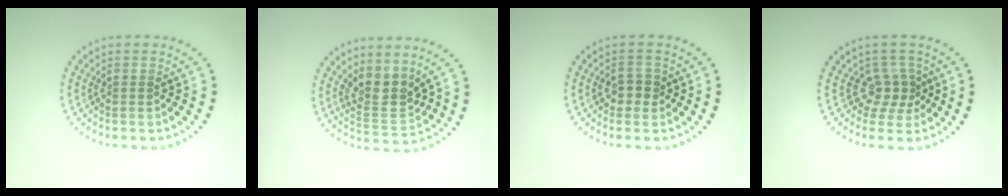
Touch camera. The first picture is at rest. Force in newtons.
{"total": 3.1, "press": 2.6, "slide": 1.8}
{"total": 1.9, "press": 1.8, "slide": 0.6}
{"total": 2.4, "press": 1.9, "slide": 1.6}